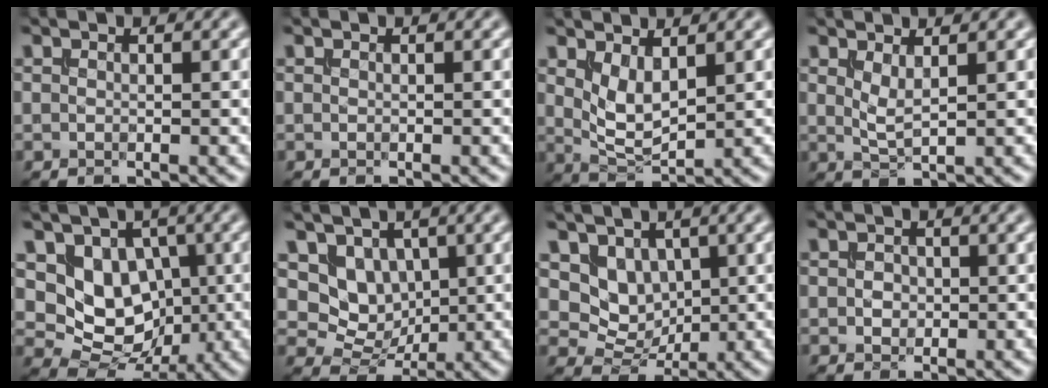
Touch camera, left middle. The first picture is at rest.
{"total": 0.0}
{"total": 3.2, "force": [1.3, 1.5, 2.5], "torque": [-0.060, -0.010, 0.031]}
{"total": 1.6, "force": [0.9, 0.3, 1.3], "torque": [-0.034, -0.006, 0.021]}
{"total": 6.7, "force": [0.8, 5.5, 3.8], "torque": [-0.060, -0.013, 0.004]}
{"total": 4.8, "force": [1.3, 3.9, 2.4], "torque": [-0.039, -0.014, 0.016]}
{"total": 4.3, "force": [1.3, 3.5, 2.2], "torque": [-0.039, -0.014, 0.020]}
{"total": 1.2, "force": [-0.1, 1.0, 0.6], "torque": [-0.013, 0.000, -0.004]}